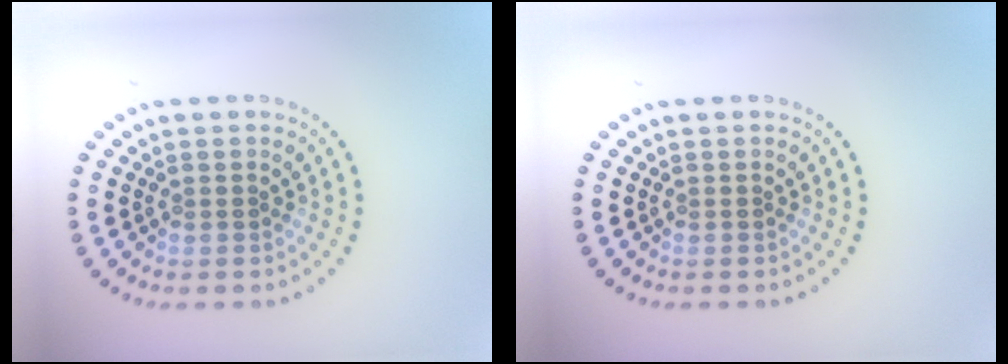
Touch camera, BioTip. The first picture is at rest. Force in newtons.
{"total": 0.0}